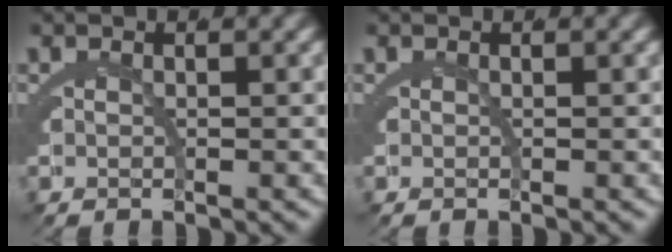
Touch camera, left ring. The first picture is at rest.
{"total": 0.0}